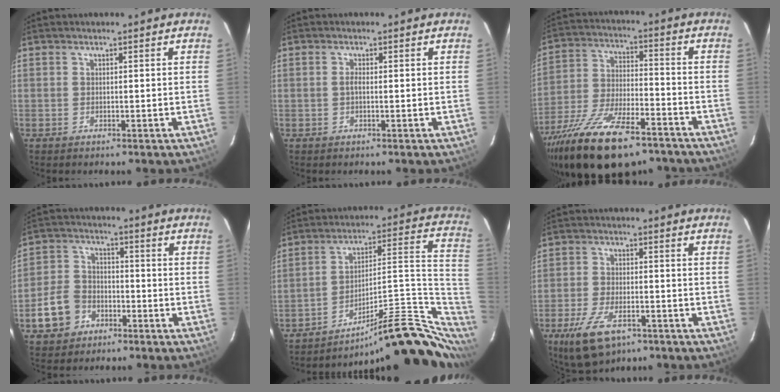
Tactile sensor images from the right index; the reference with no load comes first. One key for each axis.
{"total": 1.0, "fx": -0.1, "fy": 0.3, "fz": 0.9, "tx": -0.020, "ty": 0.002, "tz": -0.004}
{"total": 22.0, "fx": -15.6, "fy": 8.2, "fz": 13.2, "tx": -0.259, "ty": -0.038, "tz": -0.254}
{"total": 8.8, "fx": -4.4, "fy": 6.8, "fz": 3.4, "tx": -0.094, "ty": 0.025, "tz": -0.073}
{"total": 20.6, "fx": -13.3, "fy": 4.9, "fz": 14.9, "tx": -0.184, "ty": 0.025, "tz": -0.194}
{"total": 10.5, "fx": -6.2, "fy": 4.8, "fz": 7.0, "tx": -0.158, "ty": -0.020, "tz": -0.109}